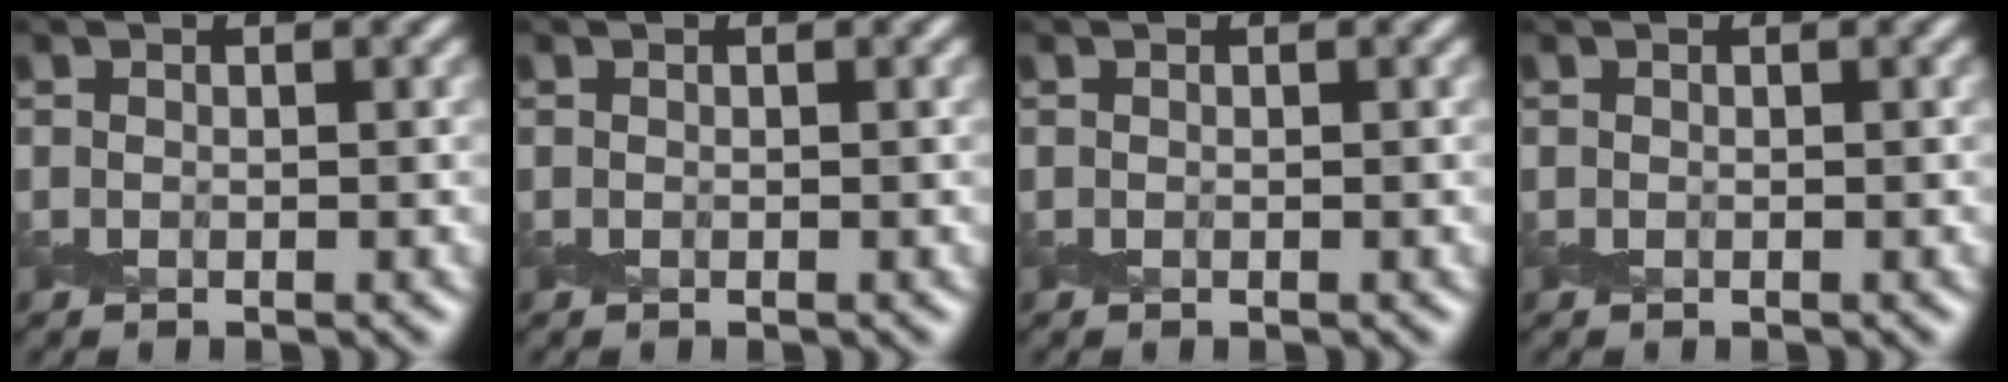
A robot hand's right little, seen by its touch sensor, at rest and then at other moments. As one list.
[{"total": 0.0}, {"total": 0.0}, {"total": 0.0}]